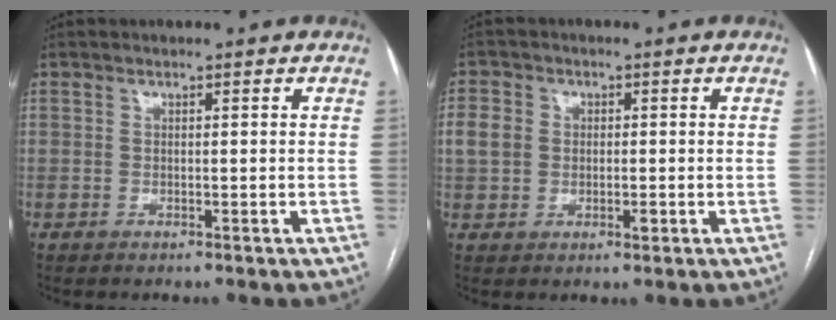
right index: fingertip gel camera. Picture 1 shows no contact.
{"total": 5.1, "force": [-0.1, 4.1, 3.1], "torque": [-0.065, 0.011, -0.001]}